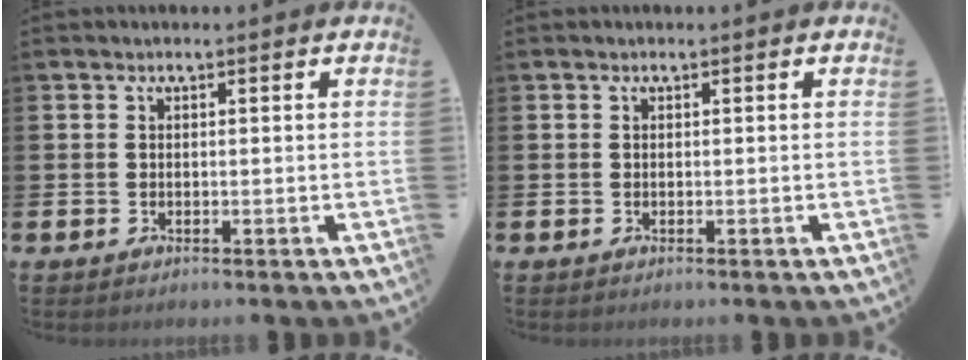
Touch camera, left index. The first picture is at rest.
{"total": 0.0}